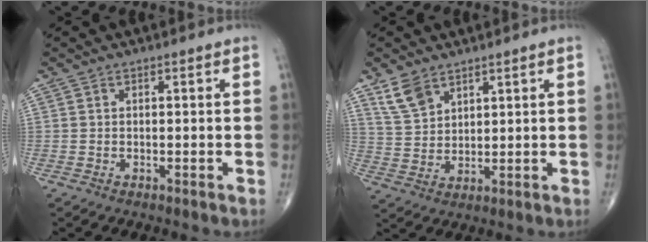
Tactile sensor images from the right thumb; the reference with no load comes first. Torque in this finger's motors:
{"motor_torque": [-0.27, -0.18, -0.01, 0.00, 0.02]}